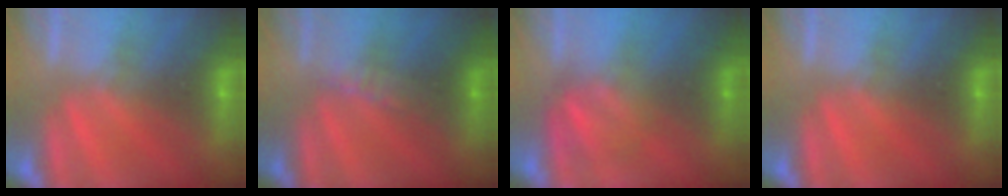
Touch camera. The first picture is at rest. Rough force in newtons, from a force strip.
{"total": 2.9}
{"total": 3.0}
{"total": 0.0}